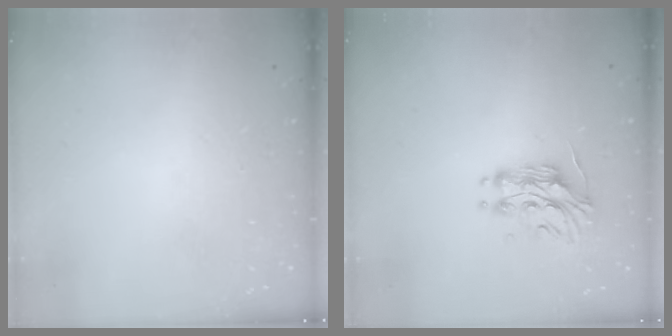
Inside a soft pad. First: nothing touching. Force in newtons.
{"total": 11.0, "press": 11.0, "slide": 0.9}